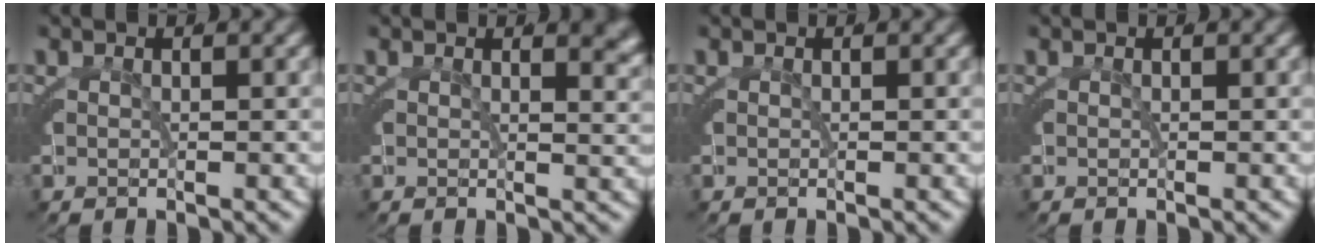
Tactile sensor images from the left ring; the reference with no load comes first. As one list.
[{"total": 3.0, "force": [1.5, 1.0, 2.5], "torque": [-0.019, -0.001, 0.021]}, {"total": 0.0}, {"total": 0.0}]